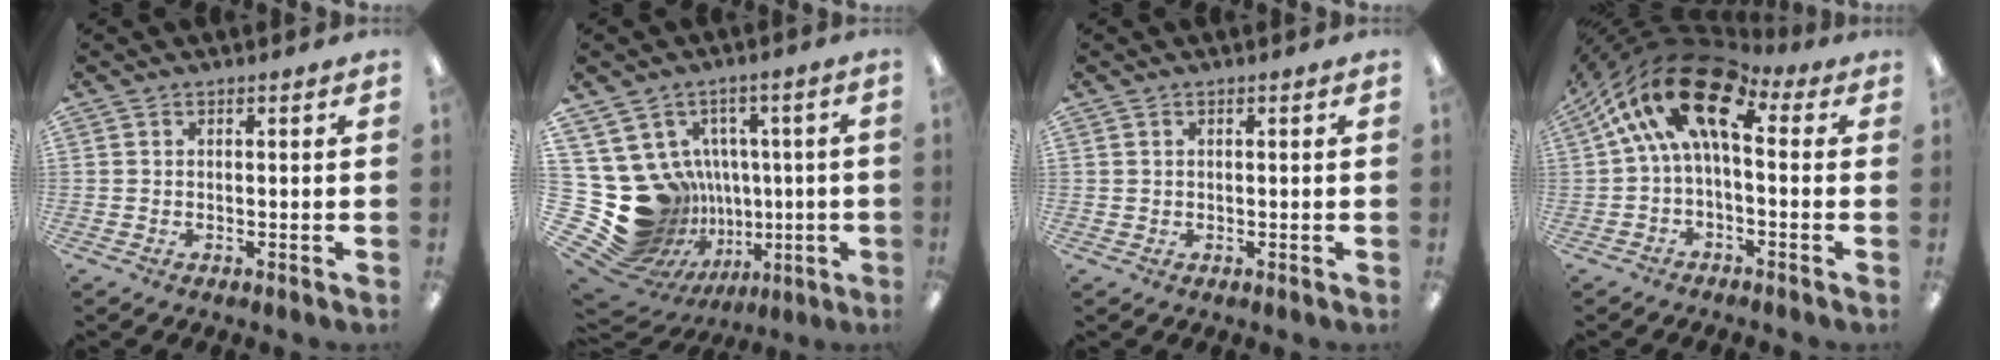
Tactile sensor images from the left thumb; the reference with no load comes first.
{"total": 19.4, "force": [-0.8, 18.1, 7.0], "torque": [-0.153, -0.025, 0.051]}
{"total": 0.8, "force": [0.3, 0.7, 0.0], "torque": [0.000, 0.004, 0.005]}
{"total": 18.0, "force": [5.1, 8.6, 15.0], "torque": [-0.274, -0.022, 0.091]}